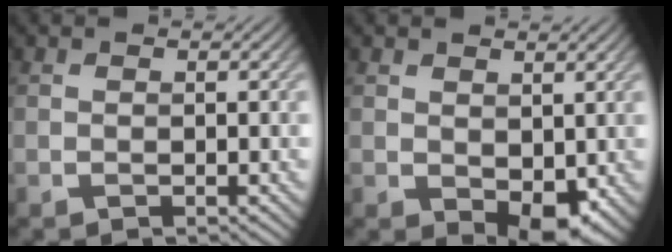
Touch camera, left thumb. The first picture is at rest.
{"total": 4.7, "force": [-0.1, 3.0, 3.6], "torque": [-0.060, -0.019, 0.010]}